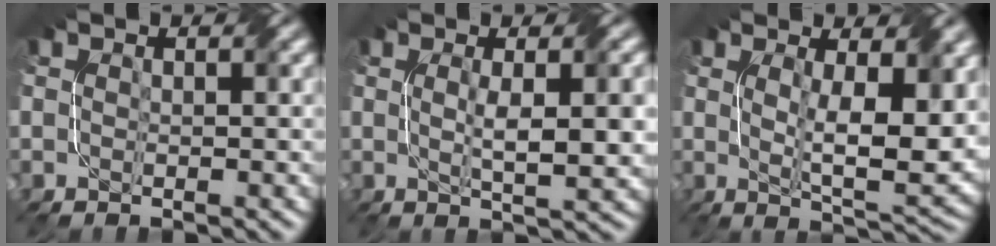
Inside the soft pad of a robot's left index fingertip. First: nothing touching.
{"total": 4.8, "force": [0.4, 1.0, 4.7], "torque": [-0.074, 0.003, 0.008]}
{"total": 8.2, "force": [1.3, 2.4, 7.7], "torque": [-0.130, -0.011, 0.027]}